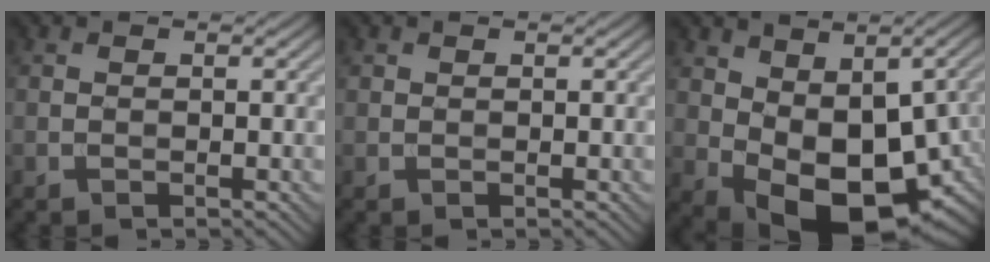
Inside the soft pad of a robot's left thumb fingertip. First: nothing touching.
{"total": 0.8, "force": [0.4, 0.7, 0.1], "torque": [-0.002, -0.003, 0.006]}
{"total": 14.2, "force": [-2.1, 8.3, 11.3], "torque": [-0.193, -0.035, -0.015]}